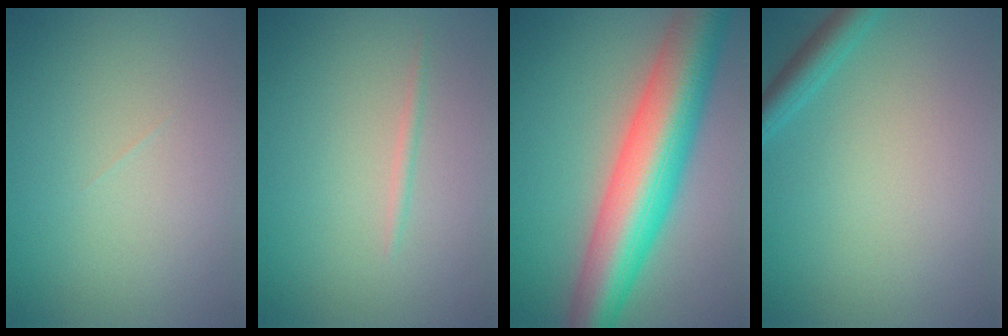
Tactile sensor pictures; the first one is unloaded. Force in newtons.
{"total": 0.7, "press": 0.7, "slide": 0.1}
{"total": 10.7, "press": 10.7, "slide": 0.3}
{"total": 2.3, "press": 2.2, "slide": 0.2}